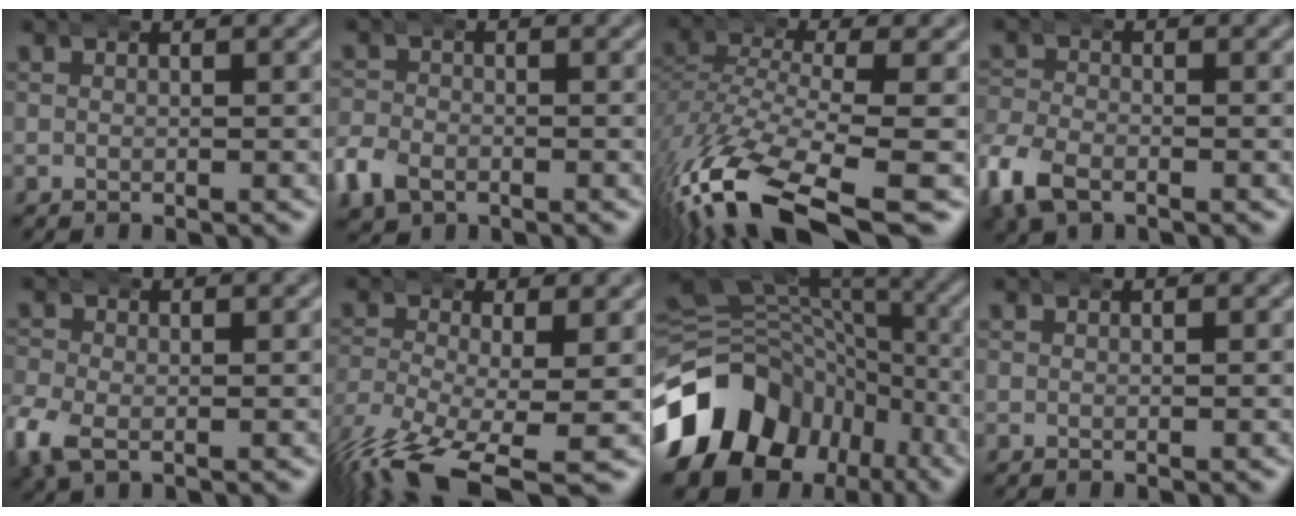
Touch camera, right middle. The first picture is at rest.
{"total": 3.0, "force": [-1.4, 2.4, 1.2], "torque": [-0.037, -0.008, -0.024]}
{"total": 10.0, "force": [-6.1, 3.5, 7.2], "torque": [-0.163, -0.047, -0.075]}
{"total": 4.1, "force": [-2.1, 2.8, 2.2], "torque": [-0.067, -0.013, -0.034]}
{"total": 3.3, "force": [-1.3, 2.4, 2.0], "torque": [-0.068, -0.016, -0.015]}
{"total": 6.9, "force": [-4.9, 2.2, 4.4], "torque": [-0.100, -0.045, -0.058]}
{"total": 16.8, "force": [-5.6, 13.4, 8.4], "torque": [-0.148, -0.030, -0.088]}
{"total": 0.0}